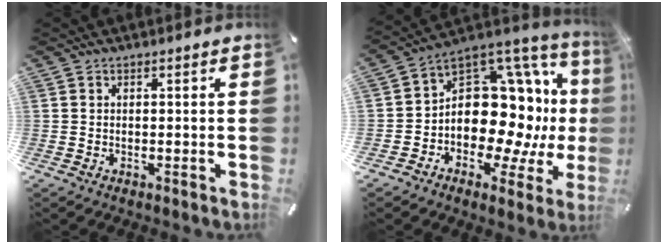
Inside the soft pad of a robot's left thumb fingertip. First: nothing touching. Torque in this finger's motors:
{"motor_torque": [1.47, 1.68, 1.37, 1.09, 0.20]}